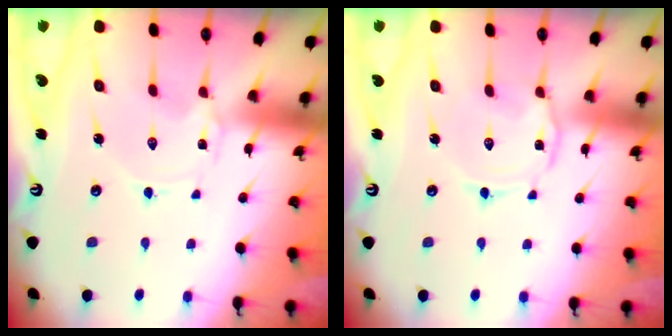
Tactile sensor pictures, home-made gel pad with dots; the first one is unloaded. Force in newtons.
{"total": 2.8, "press": 2.8, "slide": 0.4}